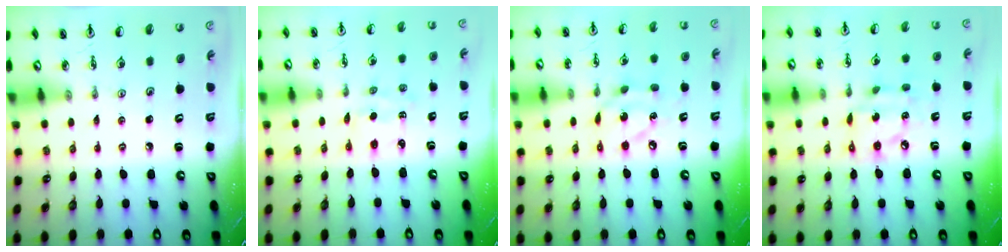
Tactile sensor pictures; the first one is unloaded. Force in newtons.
{"total": 1.8, "press": 1.6, "slide": 0.6}
{"total": 10.4, "press": 10.4, "slide": 0.6}
{"total": 10.0, "press": 9.9, "slide": 1.0}